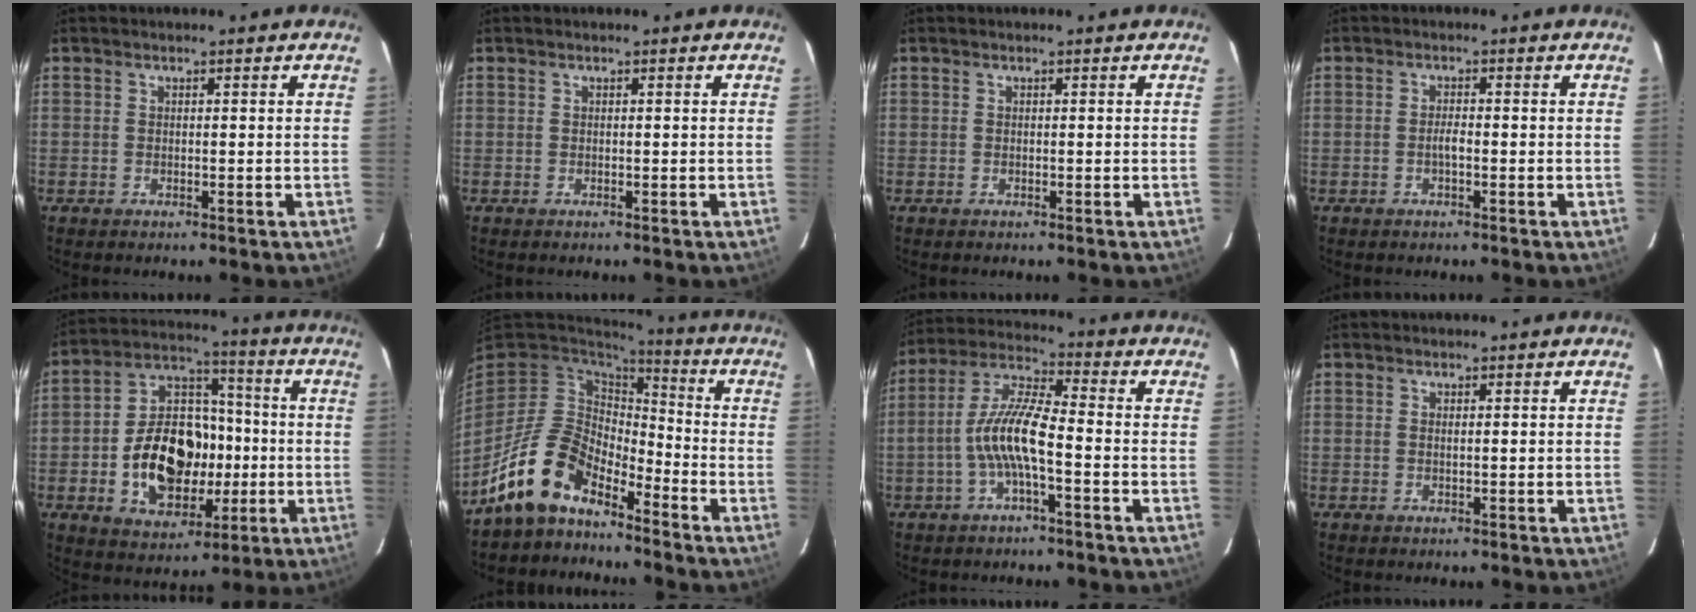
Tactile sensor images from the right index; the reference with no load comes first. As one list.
[{"total": 0.0}, {"total": 0.0}, {"total": 1.6, "force": [-0.6, 0.4, 1.4], "torque": [-0.027, 0.003, -0.011]}, {"total": 17.6, "force": [-3.1, 11.9, 12.6], "torque": [-0.240, 0.031, -0.036]}, {"total": 12.8, "force": [-9.5, 6.1, 6.0], "torque": [-0.124, 0.015, -0.179]}, {"total": 10.0, "force": [-2.7, 1.8, 9.5], "torque": [-0.204, 0.010, -0.053]}, {"total": 0.6, "force": [0.2, -0.1, 0.5], "torque": [-0.011, 0.001, 0.003]}]